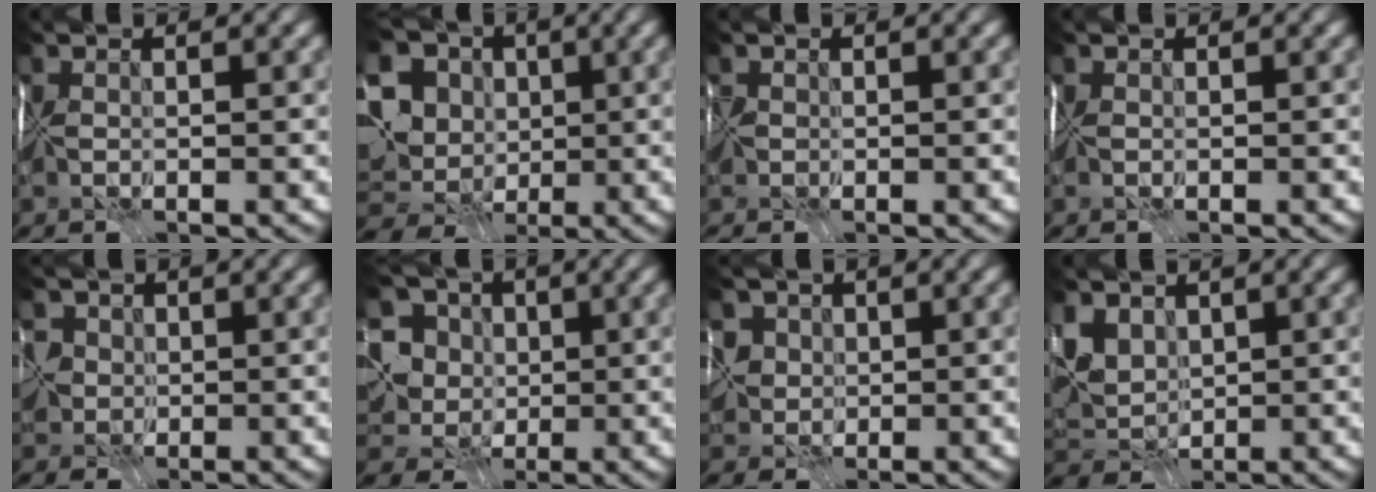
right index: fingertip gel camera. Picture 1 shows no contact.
{"total": 12.1, "force": [1.2, 10.2, 6.4], "torque": [-0.128, 0.002, 0.009]}
{"total": 0.7, "force": [-0.4, 0.5, 0.3], "torque": [-0.002, -0.001, -0.013]}
{"total": 0.0}
{"total": 2.2, "force": [0.2, 2.2, 0.6], "torque": [0.001, 0.008, -0.003]}
{"total": 6.8, "force": [1.2, 5.9, 3.2], "torque": [-0.061, 0.008, 0.006]}
{"total": 3.3, "force": [1.0, 2.9, 1.0], "torque": [-0.007, 0.014, 0.009]}
{"total": 3.5, "force": [1.9, 2.3, 1.7], "torque": [-0.039, 0.002, 0.042]}